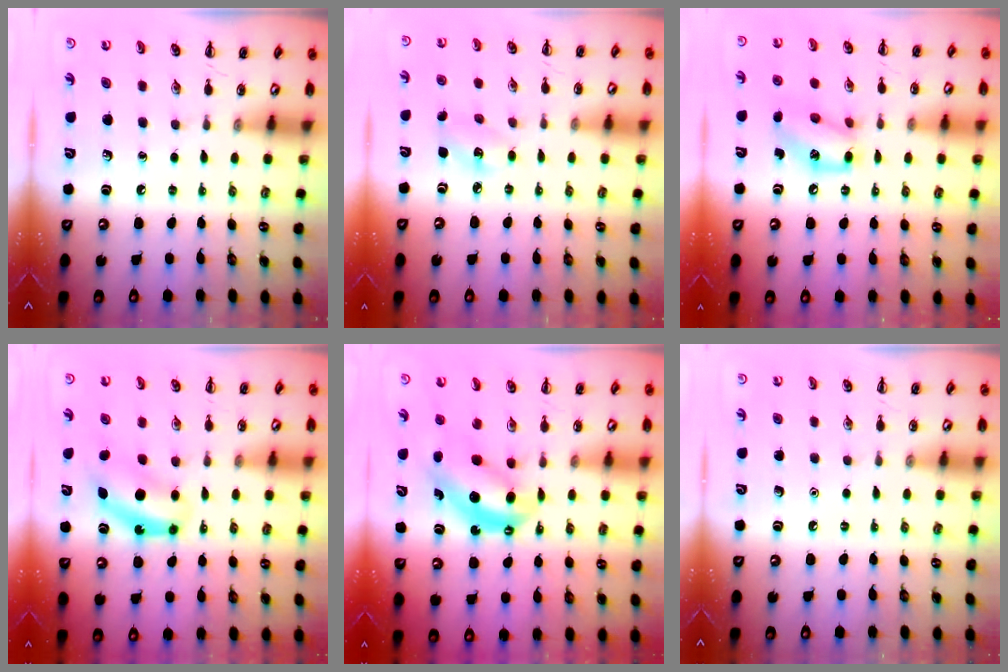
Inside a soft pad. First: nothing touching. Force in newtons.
{"total": 3.9, "press": 3.9, "slide": 0.8}
{"total": 12.5, "press": 12.4, "slide": 2.0}
{"total": 6.9, "press": 6.9, "slide": 0.2}
{"total": 6.1, "press": 6.0, "slide": 1.3}
{"total": 1.6, "press": 1.5, "slide": 0.1}